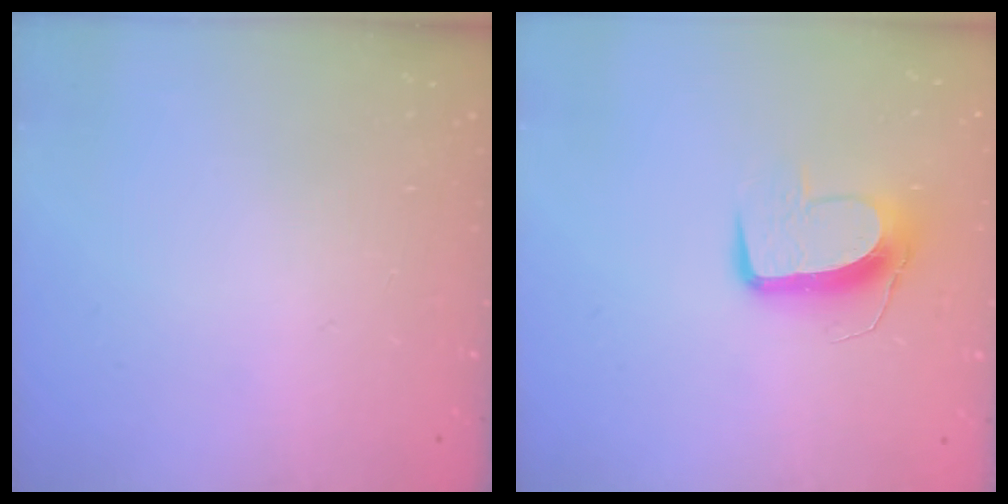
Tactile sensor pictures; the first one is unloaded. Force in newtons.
{"total": 10.5, "press": 10.5, "slide": 0.8}